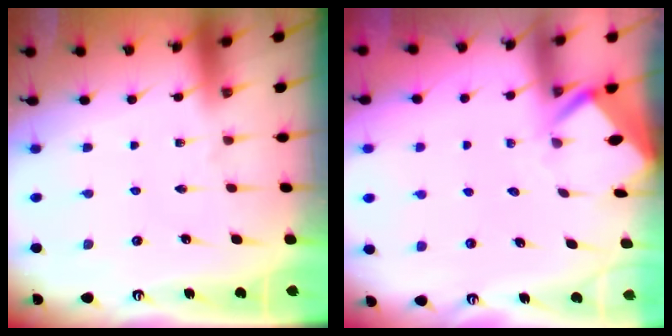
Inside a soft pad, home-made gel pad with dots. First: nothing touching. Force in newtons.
{"total": 2.3, "press": 2.3, "slide": 0.2}